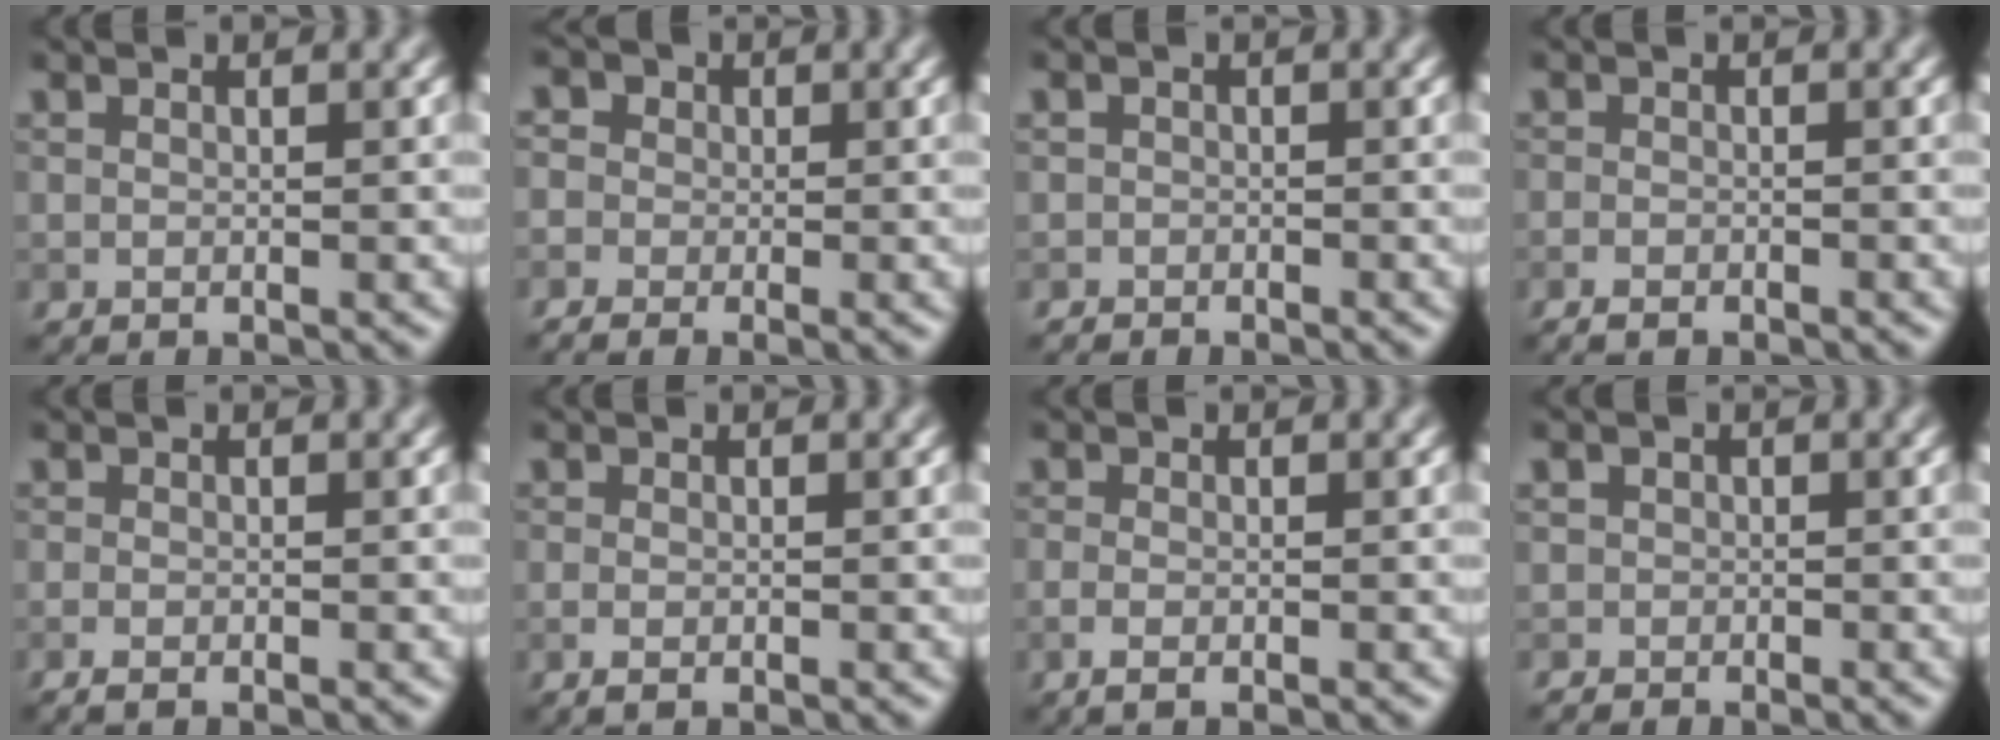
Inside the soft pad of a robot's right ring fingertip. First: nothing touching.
{"total": 3.9, "force": [-0.7, 3.1, 2.1], "torque": [-0.034, 0.011, -0.023]}
{"total": 1.4, "force": [-1.1, 0.7, -0.2], "torque": [0.011, 0.005, -0.021]}
{"total": 1.4, "force": [-1.2, 0.3, 0.7], "torque": [-0.017, 0.002, -0.024]}
{"total": 1.6, "force": [-0.7, 0.6, 1.2], "torque": [-0.026, -0.005, -0.009]}
{"total": 1.2, "force": [-0.4, 0.6, 1.0], "torque": [-0.020, -0.001, -0.006]}
{"total": 1.5, "force": [-0.6, 0.6, 1.2], "torque": [-0.030, -0.002, -0.012]}
{"total": 1.2, "force": [-0.5, 1.1, 0.0], "torque": [0.019, 0.005, -0.013]}